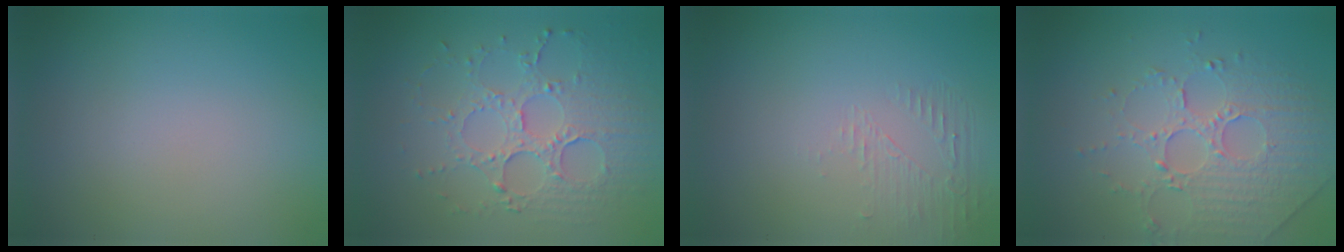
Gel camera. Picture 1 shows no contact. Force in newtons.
{"total": 4.2, "press": 3.6, "slide": 2.1}
{"total": 1.3, "press": 0.0, "slide": 1.3}
{"total": 5.2, "press": 3.7, "slide": 3.6}